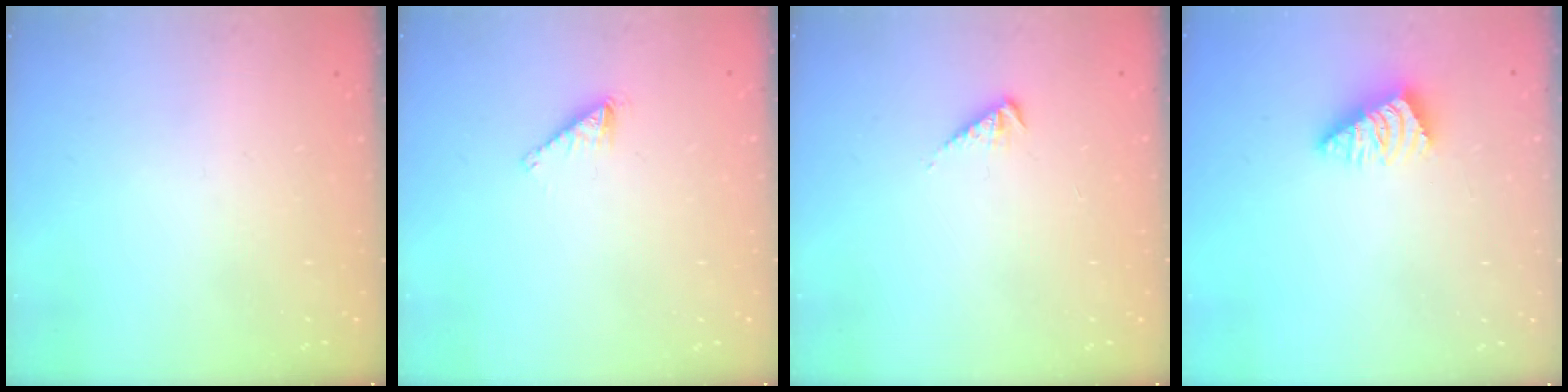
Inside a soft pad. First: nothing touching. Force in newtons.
{"total": 1.8, "press": 1.8, "slide": 0.1}
{"total": 3.3, "press": 3.2, "slide": 0.5}
{"total": 2.4, "press": 2.4, "slide": 0.4}